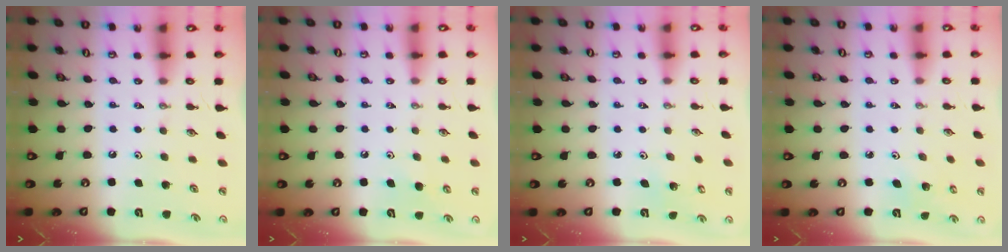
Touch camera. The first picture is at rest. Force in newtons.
{"total": 5.6, "press": 5.5, "slide": 1.3}
{"total": 2.3, "press": 2.3, "slide": 0.1}
{"total": 4.0, "press": 3.9, "slide": 0.5}